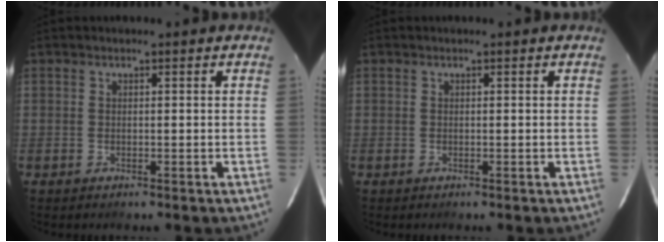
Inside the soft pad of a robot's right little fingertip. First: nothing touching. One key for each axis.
{"total": 0.0}